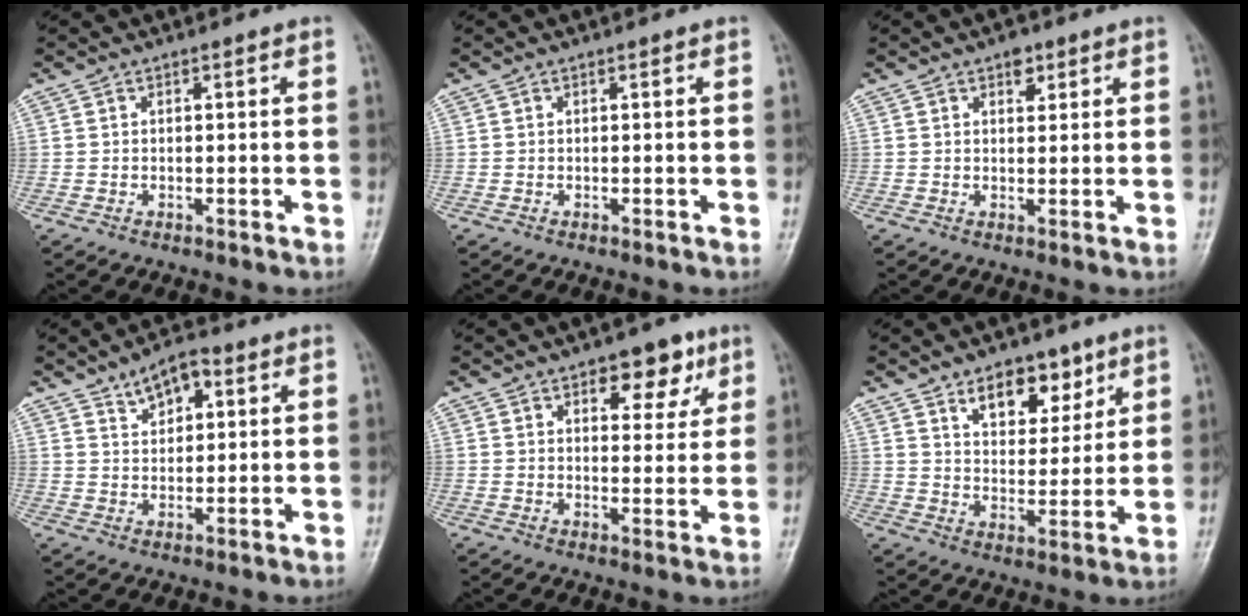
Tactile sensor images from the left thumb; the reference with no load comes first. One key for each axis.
{"total": 0.0}
{"total": 2.7, "fx": 1.6, "fy": 1.6, "fz": 1.5, "tx": -0.007, "ty": -0.006, "tz": 0.022}
{"total": 6.3, "fx": 3.3, "fy": 3.5, "fz": 4.1, "tx": -0.043, "ty": -0.010, "tz": 0.052}
{"total": 8.3, "fx": 4.6, "fy": 4.5, "fz": 5.3, "tx": -0.032, "ty": -0.019, "tz": 0.057}
{"total": 10.4, "fx": 6.4, "fy": 6.0, "fz": 5.7, "tx": -0.049, "ty": -0.038, "tz": 0.106}